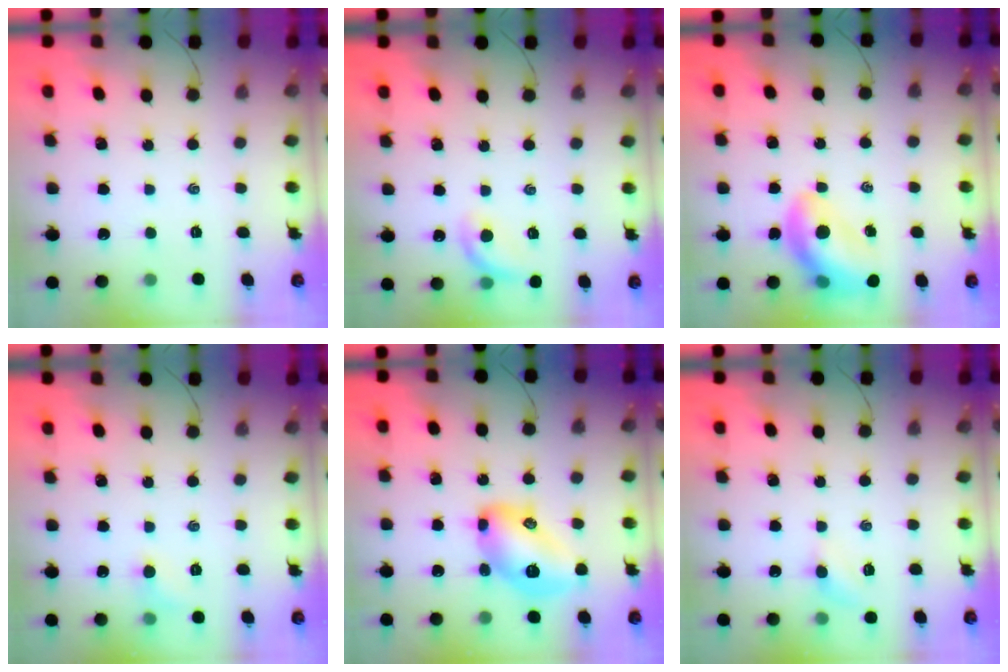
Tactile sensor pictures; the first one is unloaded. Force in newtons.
{"total": 9.5, "press": 9.2, "slide": 2.3}
{"total": 13.2, "press": 12.6, "slide": 3.9}
{"total": 4.7, "press": 4.4, "slide": 1.5}
{"total": 14.6, "press": 14.6, "slide": 0.7}
{"total": 4.6, "press": 4.4, "slide": 1.3}